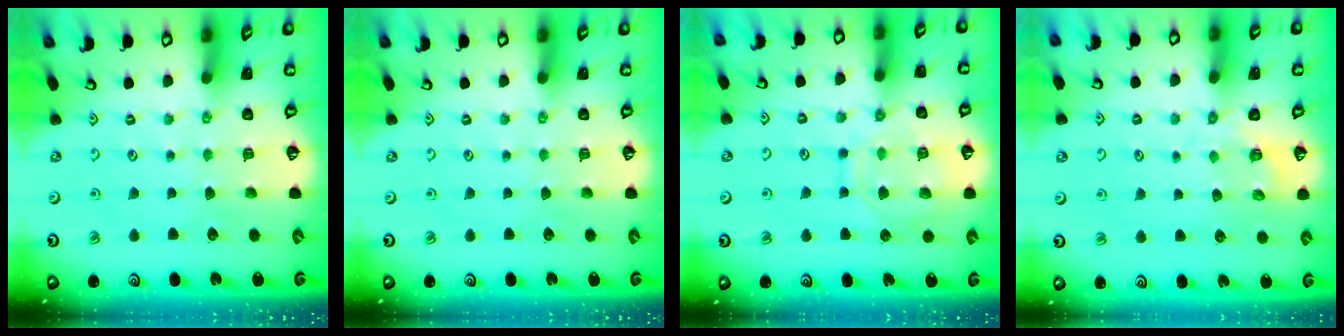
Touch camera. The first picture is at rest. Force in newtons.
{"total": 0.0}
{"total": 12.2, "press": 12.1, "slide": 1.1}
{"total": 2.3, "press": 1.5, "slide": 1.7}